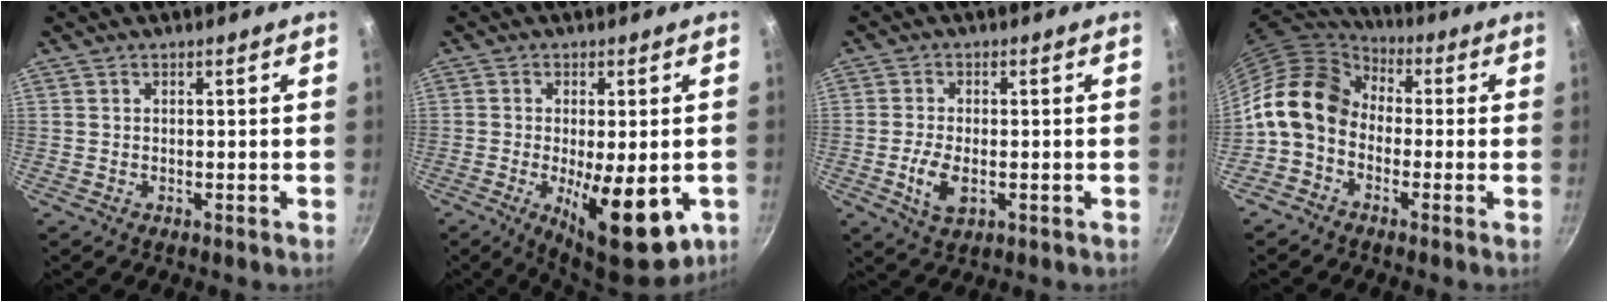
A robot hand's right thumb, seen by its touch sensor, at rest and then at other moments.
{"total": 15.0, "force": [-4.4, 5.4, 13.3], "torque": [-0.178, -0.010, -0.053]}
{"total": 5.9, "force": [-1.4, 3.1, 4.8], "torque": [-0.096, 0.001, -0.022]}
{"total": 13.1, "force": [-1.5, 10.1, 8.2], "torque": [-0.122, 0.043, -0.049]}